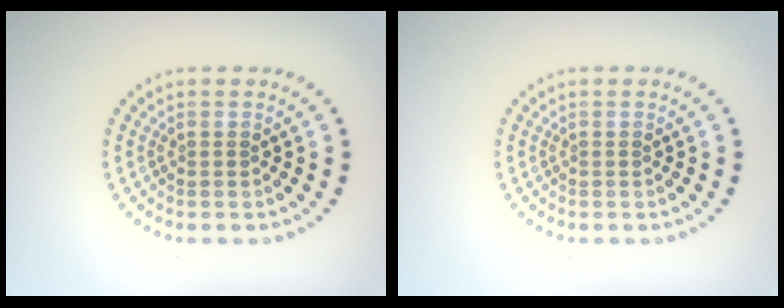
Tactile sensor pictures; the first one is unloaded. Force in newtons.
{"total": 0.0}